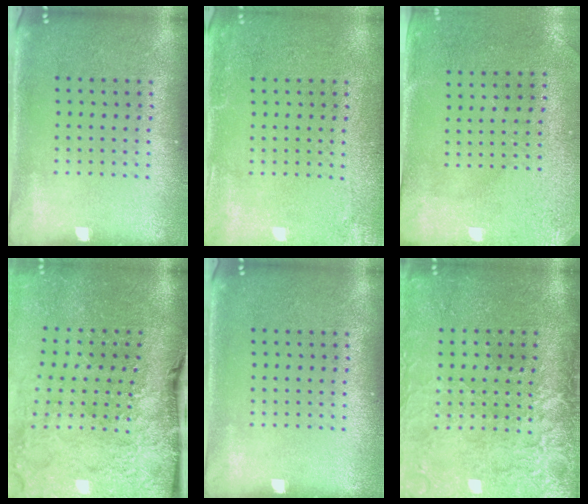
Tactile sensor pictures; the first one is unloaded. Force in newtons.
{"total": 2.3, "press": 2.3, "slide": 0.3}
{"total": 3.0, "press": 2.3, "slide": 1.9}
{"total": 4.7, "press": 3.6, "slide": 3.0}
{"total": 0.0}
{"total": 4.3, "press": 3.5, "slide": 2.5}